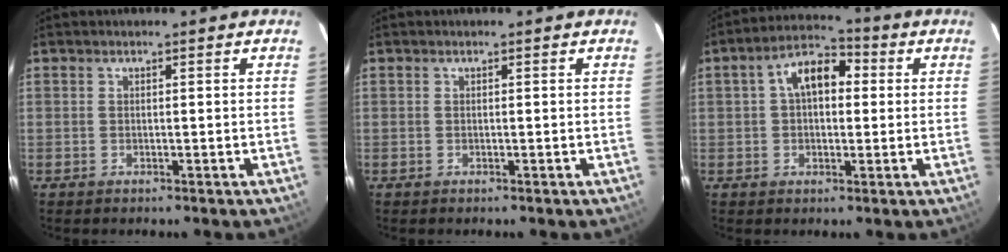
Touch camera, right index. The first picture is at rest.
{"total": 0.0}
{"total": 8.5, "force": [1.4, 5.2, 6.5], "torque": [-0.113, 0.033, 0.023]}